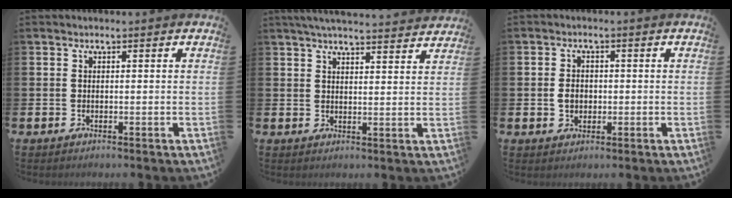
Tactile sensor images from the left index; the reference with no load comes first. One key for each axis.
{"total": 4.6, "fx": 4.5, "fy": -0.1, "fz": 1.0, "tx": -0.029, "ty": -0.022, "tz": 0.080}
{"total": 2.6, "fx": -0.2, "fy": 2.1, "fz": 1.6, "tx": -0.016, "ty": 0.001, "tz": -0.010}